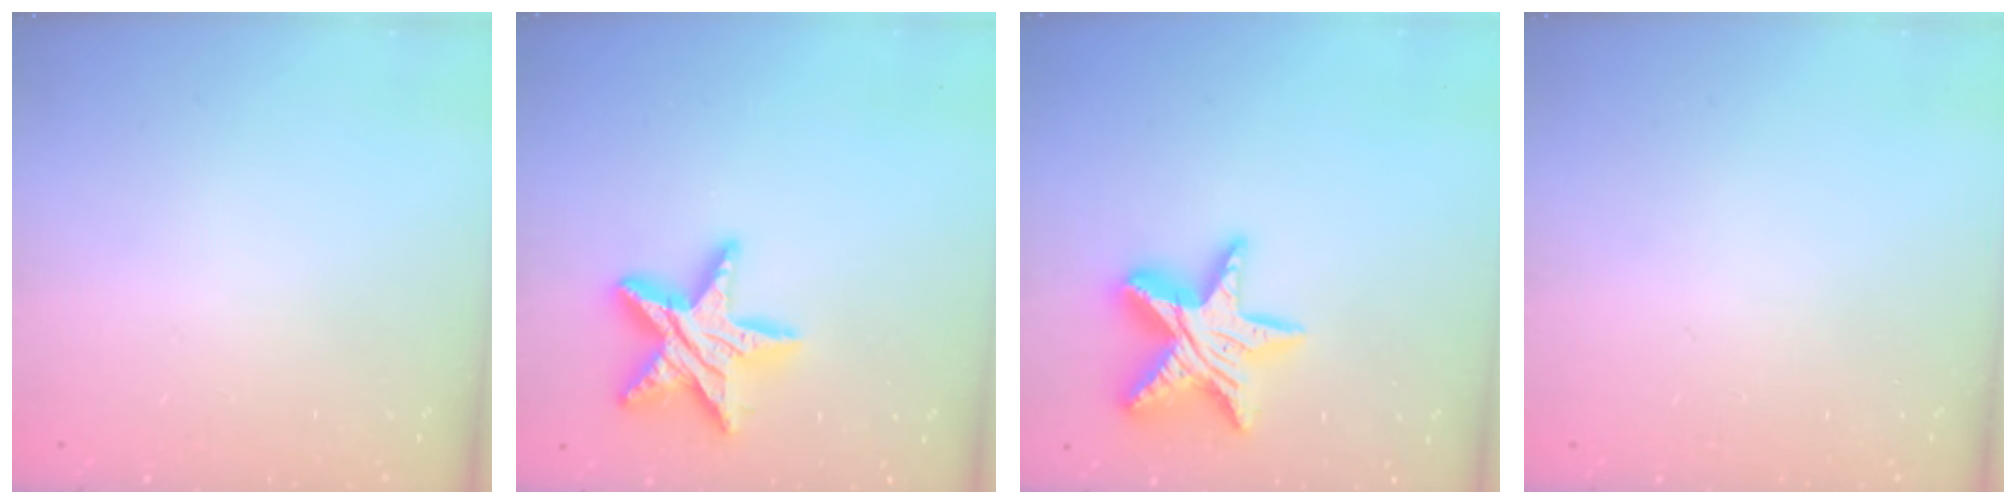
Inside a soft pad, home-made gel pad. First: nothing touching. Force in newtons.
{"total": 15.6, "press": 15.6, "slide": 0.9}
{"total": 15.9, "press": 15.9, "slide": 1.2}
{"total": 0.0}